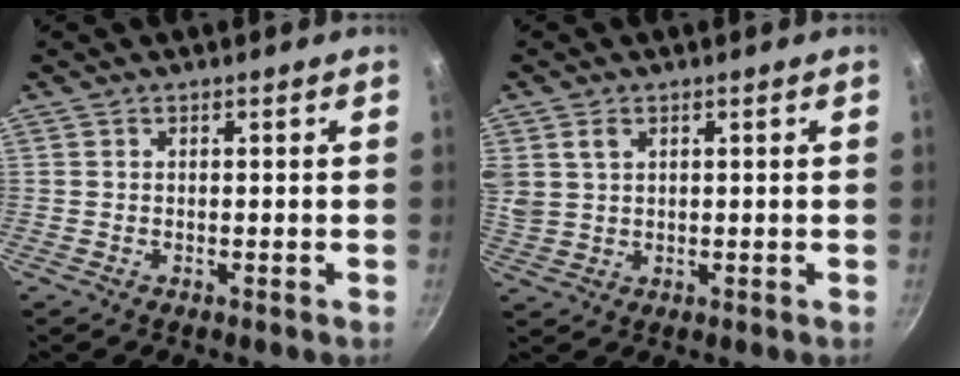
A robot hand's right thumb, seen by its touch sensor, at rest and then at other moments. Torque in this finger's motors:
{"motor_torque": [0.67, 1.44, 0.57, 0.62, 0.10]}